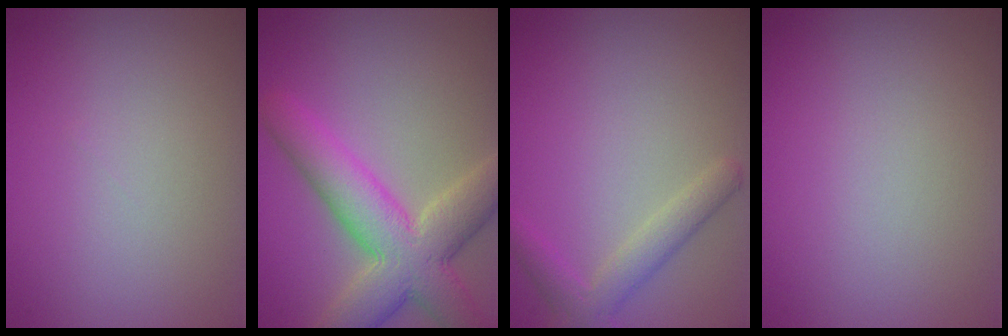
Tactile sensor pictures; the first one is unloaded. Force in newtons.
{"total": 8.0, "press": 8.0, "slide": 0.5}
{"total": 2.6, "press": 2.6, "slide": 0.1}
{"total": 0.0}